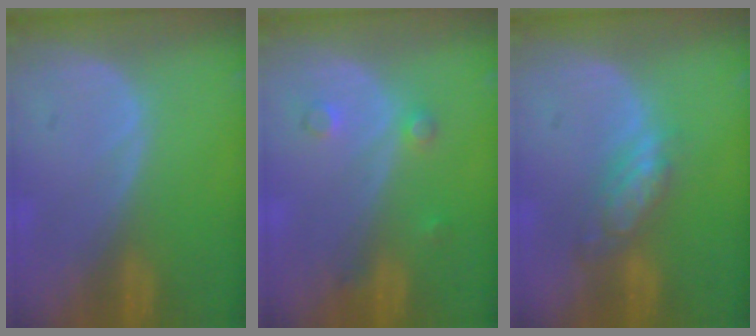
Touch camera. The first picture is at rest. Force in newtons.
{"total": 2.3, "press": 2.3, "slide": 0.2}
{"total": 5.5, "press": 4.7, "slide": 2.7}